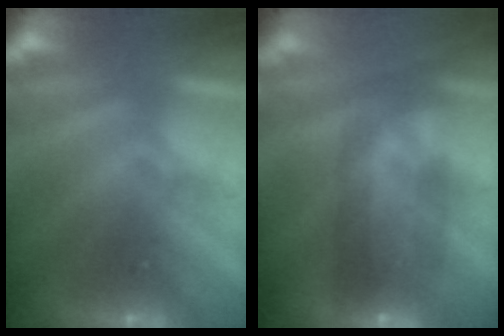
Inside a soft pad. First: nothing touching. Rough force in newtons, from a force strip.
{"total": 5.5}